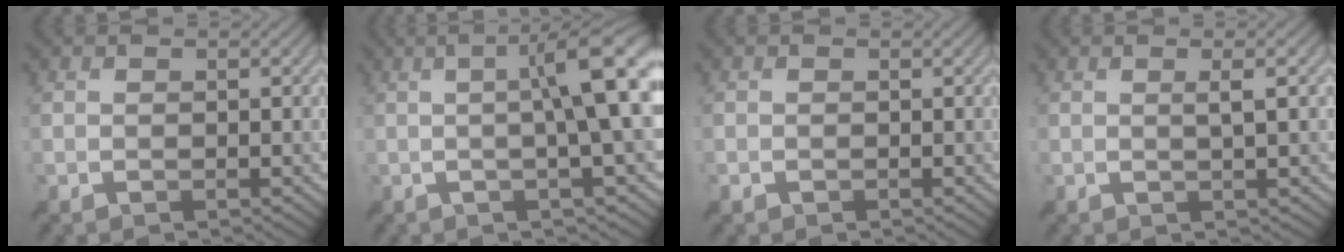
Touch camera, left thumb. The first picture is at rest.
{"total": 10.7, "force": [0.7, 1.8, 10.5], "torque": [-0.135, 0.017, 0.019]}
{"total": 0.6, "force": [-0.4, 0.4, 0.2], "torque": [-0.008, -0.005, -0.008]}
{"total": 3.2, "force": [0.7, 0.2, 3.1], "torque": [-0.052, 0.011, 0.006]}